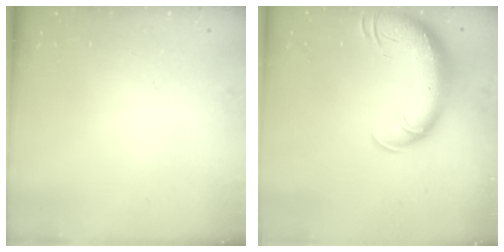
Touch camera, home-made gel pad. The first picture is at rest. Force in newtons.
{"total": 15.1, "press": 14.7, "slide": 3.6}